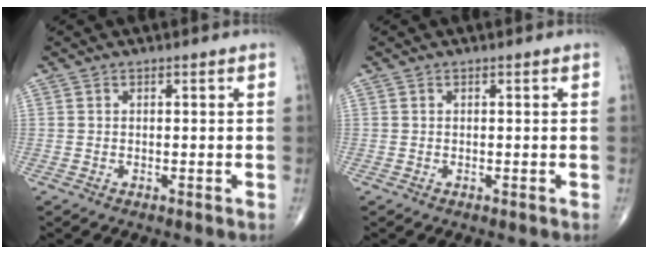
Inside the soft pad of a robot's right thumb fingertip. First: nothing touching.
{"total": 0.0}